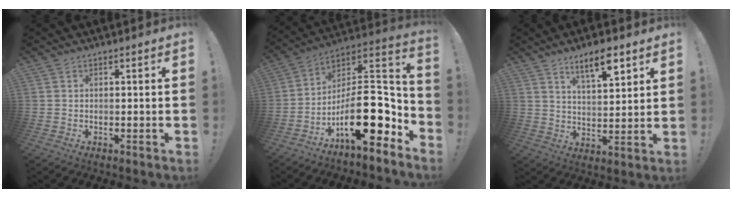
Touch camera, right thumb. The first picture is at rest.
{"total": 22.4, "force": [-7.0, 10.0, 18.8], "torque": [-0.316, 0.031, -0.110]}
{"total": 9.8, "force": [6.3, 2.9, 7.0], "torque": [-0.102, -0.033, 0.106]}